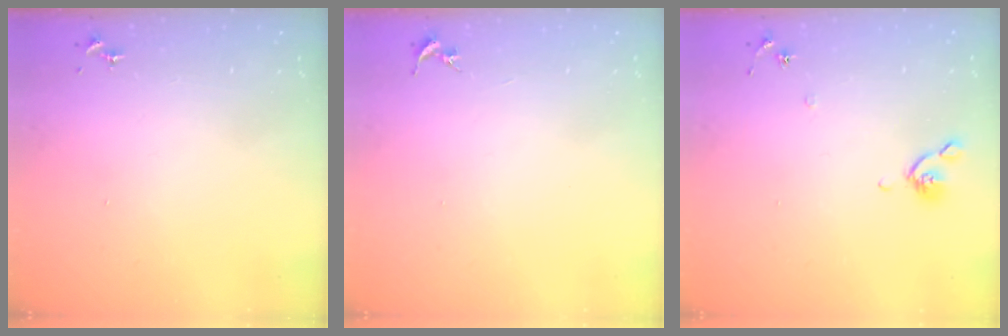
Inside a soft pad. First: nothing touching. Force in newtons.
{"total": 0.0}
{"total": 6.2, "press": 6.2, "slide": 0.8}